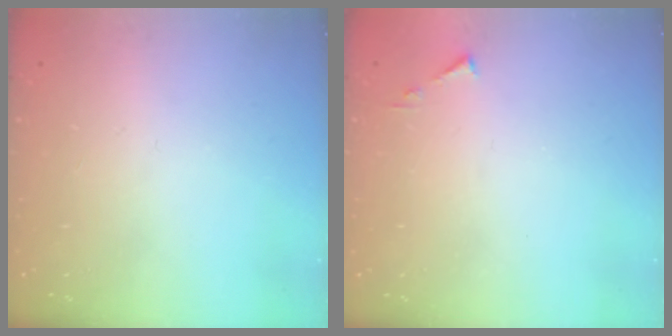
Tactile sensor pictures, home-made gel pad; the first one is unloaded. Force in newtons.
{"total": 3.2, "press": 3.2, "slide": 0.4}